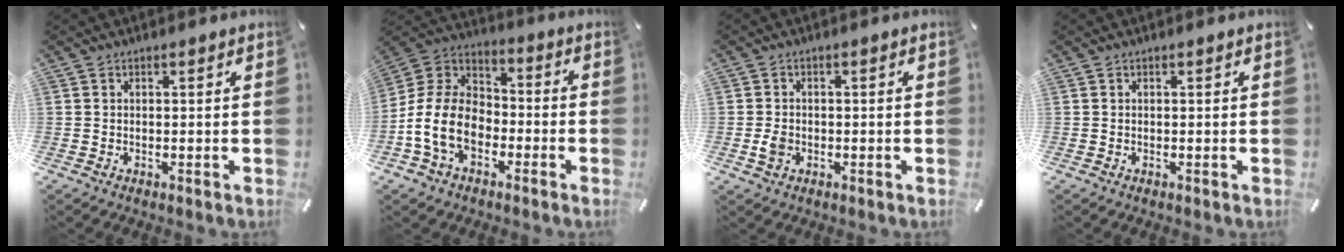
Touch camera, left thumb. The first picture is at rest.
{"total": 13.0, "force": [-5.3, 9.2, 7.6], "torque": [-0.179, 0.021, -0.100]}
{"total": 2.7, "force": [-0.7, 2.1, 1.6], "torque": [-0.035, 0.002, -0.014]}
{"total": 0.0}